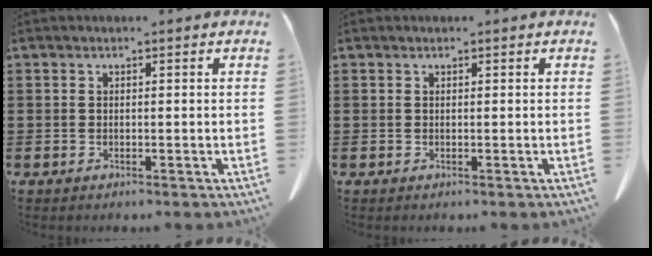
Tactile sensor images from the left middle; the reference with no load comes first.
{"total": 0.0}